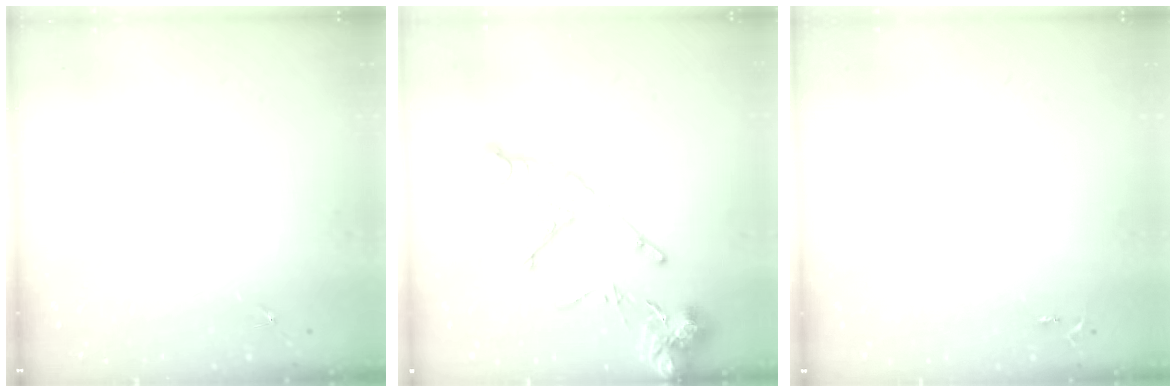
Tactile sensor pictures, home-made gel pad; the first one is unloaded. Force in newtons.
{"total": 15.5, "press": 15.4, "slide": 2.0}
{"total": 2.5, "press": 2.5, "slide": 0.3}